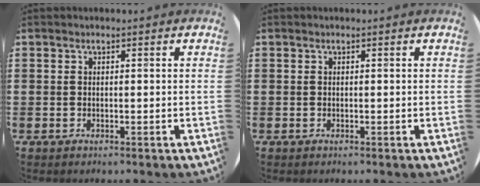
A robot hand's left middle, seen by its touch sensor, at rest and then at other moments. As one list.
[{"total": 0.0}]